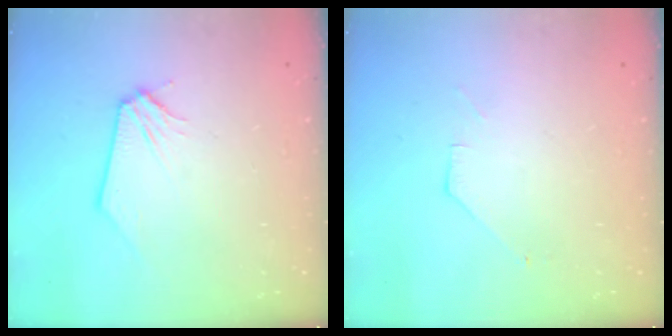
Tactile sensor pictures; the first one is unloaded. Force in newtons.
{"total": 1.0, "press": 1.0, "slide": 0.2}